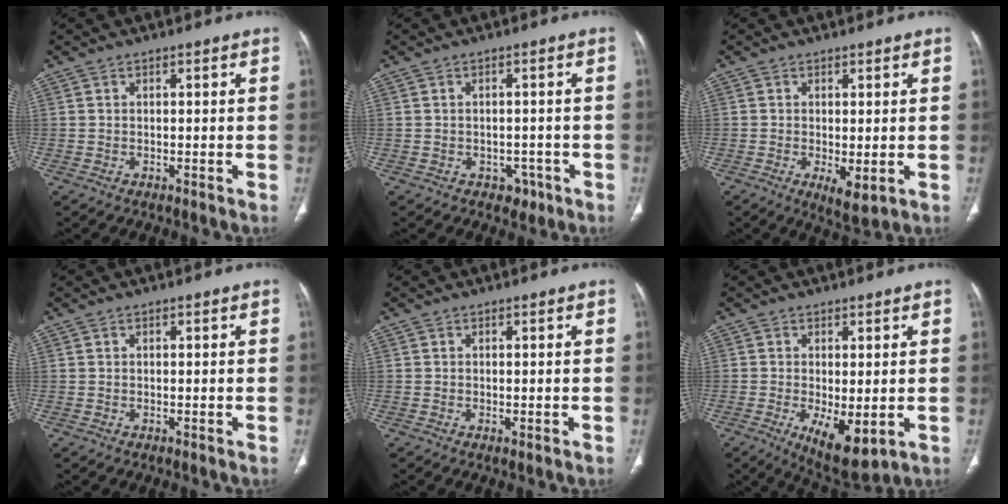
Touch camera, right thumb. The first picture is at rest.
{"total": 3.2, "force": [-1.5, 2.5, 1.2], "torque": [0.000, 0.008, -0.015]}
{"total": 4.4, "force": [-1.0, 1.7, 4.0], "torque": [-0.067, -0.016, -0.009]}
{"total": 0.0}
{"total": 0.7, "force": [-0.2, 0.3, 0.6], "torque": [-0.013, -0.004, -0.001]}
{"total": 8.7, "force": [-2.1, 3.6, 7.7], "torque": [-0.119, -0.023, -0.021]}